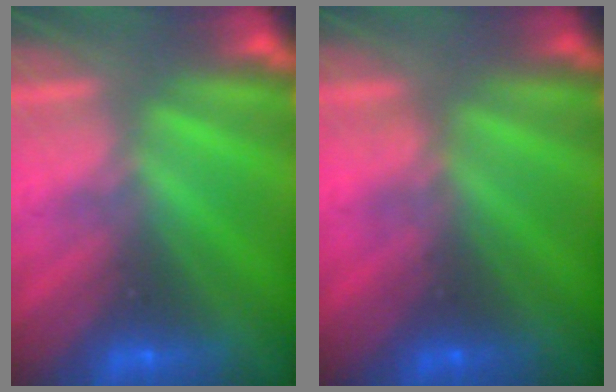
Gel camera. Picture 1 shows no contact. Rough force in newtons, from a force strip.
{"total": 3.8}